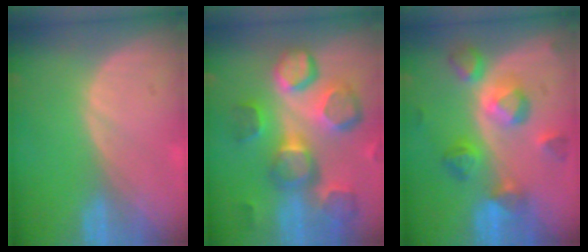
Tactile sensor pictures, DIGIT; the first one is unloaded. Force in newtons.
{"total": 12.8, "press": 11.2, "slide": 6.2}
{"total": 8.2, "press": 8.2, "slide": 0.3}